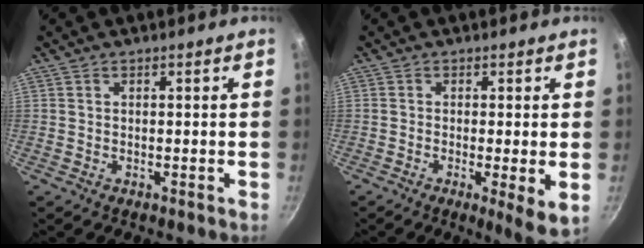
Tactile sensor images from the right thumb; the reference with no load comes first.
{"total": 6.3, "force": [-1.2, 1.1, 6.1], "torque": [-0.090, -0.011, -0.016]}